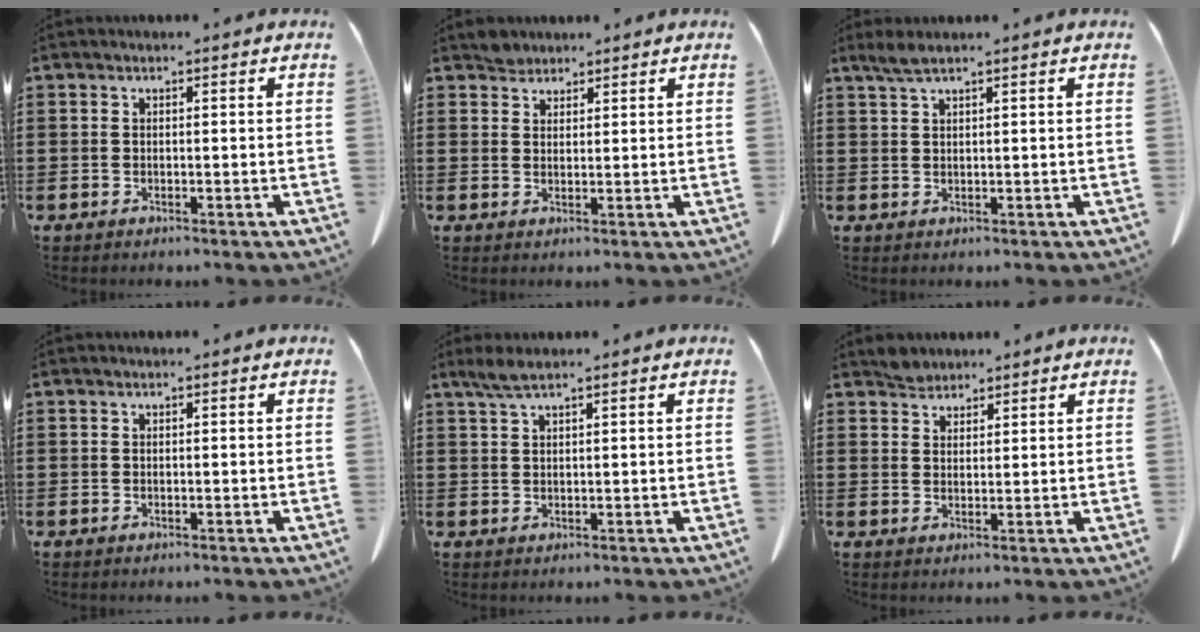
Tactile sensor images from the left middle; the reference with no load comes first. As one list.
[{"total": 2.1, "force": [1.9, 0.8, 0.0], "torque": [-0.006, 0.004, 0.039]}, {"total": 2.0, "force": [1.5, 0.2, 1.4], "torque": [-0.030, 0.002, 0.028]}, {"total": 0.0}, {"total": 2.5, "force": [1.8, 0.3, 1.7], "torque": [-0.036, 0.002, 0.033]}, {"total": 2.3, "force": [2.2, 0.8, 0.0], "torque": [-0.006, 0.004, 0.043]}]